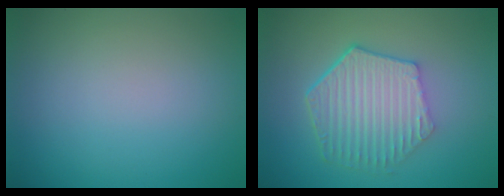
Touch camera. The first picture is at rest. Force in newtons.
{"total": 5.9, "press": 4.4, "slide": 4.0}